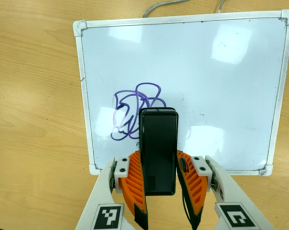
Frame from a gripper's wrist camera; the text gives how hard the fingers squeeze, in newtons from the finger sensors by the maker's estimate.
{"total": 4.4, "left": 3.1, "right": 5.8}